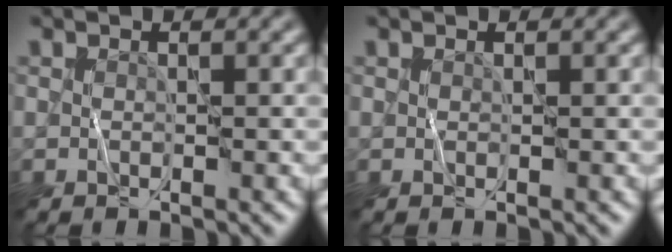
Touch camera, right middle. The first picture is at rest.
{"total": 0.0}